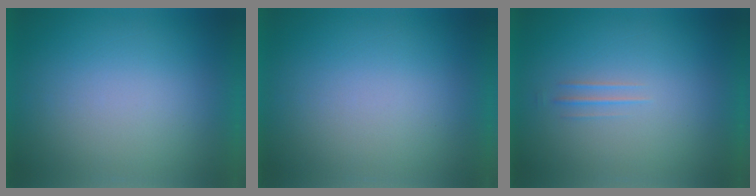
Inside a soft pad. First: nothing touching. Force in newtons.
{"total": 0.0}
{"total": 1.4}